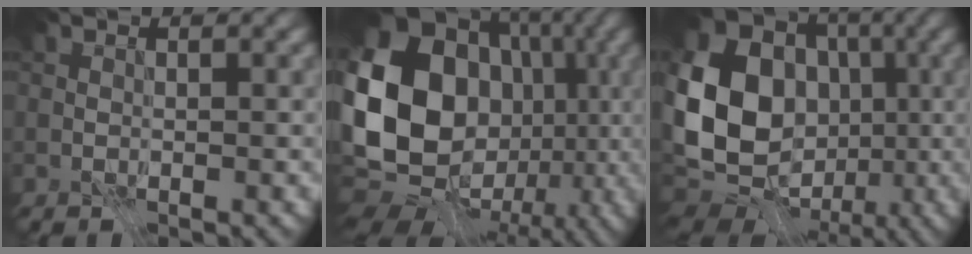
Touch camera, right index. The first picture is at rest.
{"total": 18.9, "force": [-0.3, 15.0, 11.5], "torque": [-0.242, 0.006, 0.008]}
{"total": 16.8, "force": [-1.0, 13.5, 9.9], "torque": [-0.211, 0.002, -0.013]}